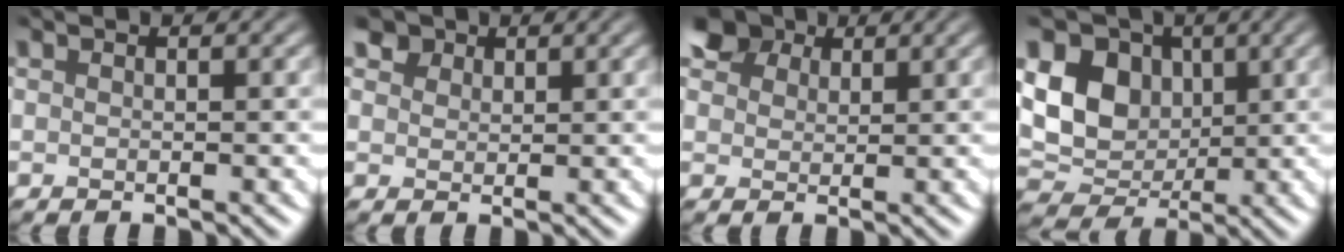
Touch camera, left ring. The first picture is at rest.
{"total": 2.9, "force": [1.8, 2.0, 1.1], "torque": [-0.033, -0.009, 0.036]}
{"total": 5.2, "force": [3.4, 3.2, 2.3], "torque": [-0.065, -0.003, 0.058]}
{"total": 8.5, "force": [1.0, 6.6, 5.3], "torque": [-0.098, -0.004, 0.002]}